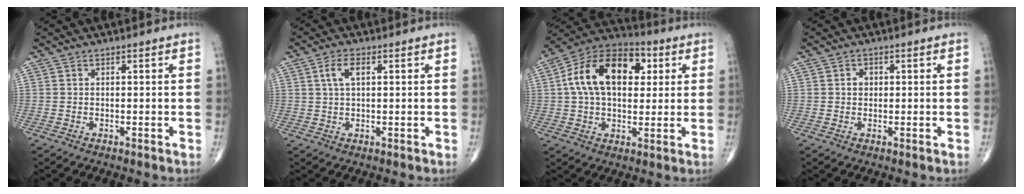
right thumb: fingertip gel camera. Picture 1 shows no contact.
{"total": 3.8, "force": [1.2, 1.7, 3.2], "torque": [-0.066, 0.007, 0.022]}
{"total": 17.9, "force": [4.0, 11.0, 13.5], "torque": [-0.206, 0.017, 0.057]}
{"total": 1.6, "force": [0.2, 1.4, 0.8], "torque": [-0.005, 0.003, 0.002]}